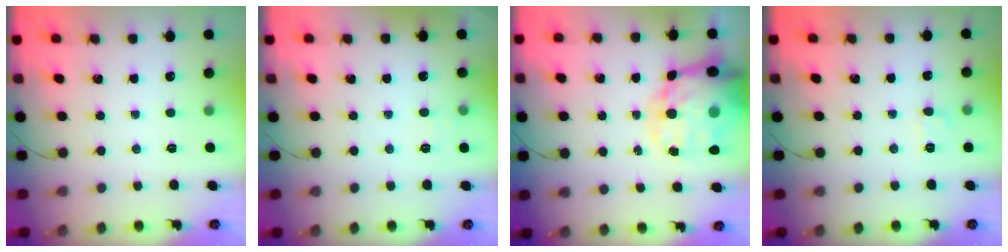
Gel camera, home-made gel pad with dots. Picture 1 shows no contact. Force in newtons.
{"total": 4.9, "press": 4.7, "slide": 1.3}
{"total": 21.9, "press": 21.1, "slide": 5.9}
{"total": 5.4, "press": 5.3, "slide": 1.4}